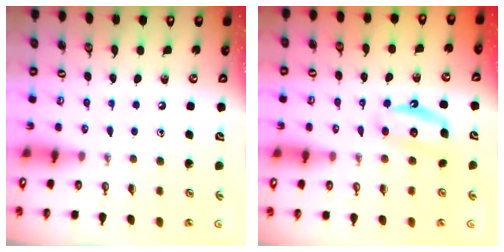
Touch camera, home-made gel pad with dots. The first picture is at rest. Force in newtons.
{"total": 6.0, "press": 6.0, "slide": 0.7}